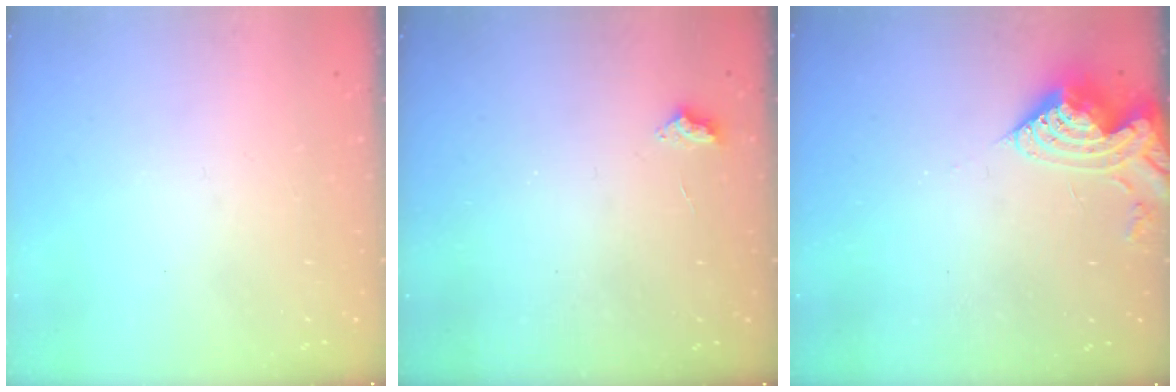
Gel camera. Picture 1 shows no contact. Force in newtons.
{"total": 2.5, "press": 2.5, "slide": 0.4}
{"total": 9.8, "press": 9.8, "slide": 0.8}